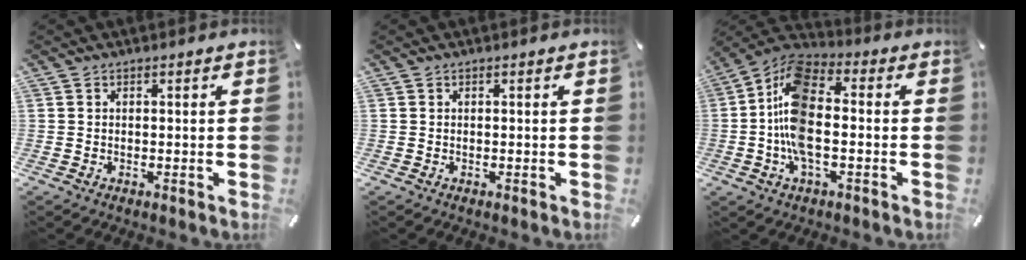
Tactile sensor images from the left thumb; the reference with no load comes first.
{"total": 0.0}
{"total": 13.7, "force": [-1.8, 6.7, 11.8], "torque": [-0.257, 0.001, -0.035]}